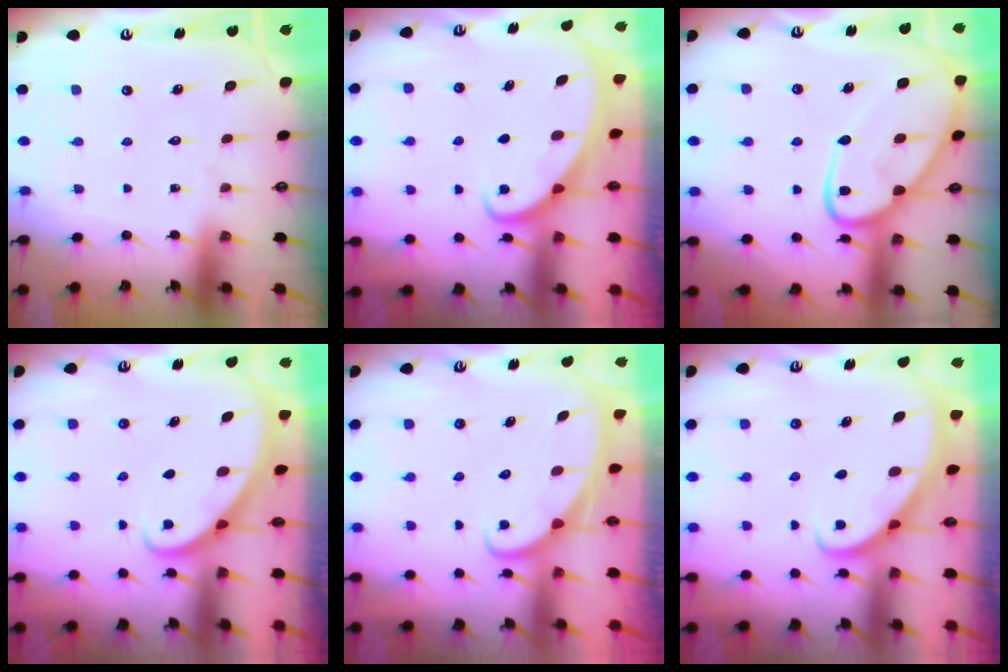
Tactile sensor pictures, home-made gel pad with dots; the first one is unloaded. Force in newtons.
{"total": 2.0, "press": 2.0, "slide": 0.2}
{"total": 15.0, "press": 14.9, "slide": 1.4}
{"total": 2.8, "press": 2.8, "slide": 0.2}
{"total": 2.1, "press": 2.1, "slide": 0.2}
{"total": 2.7, "press": 2.7, "slide": 0.2}